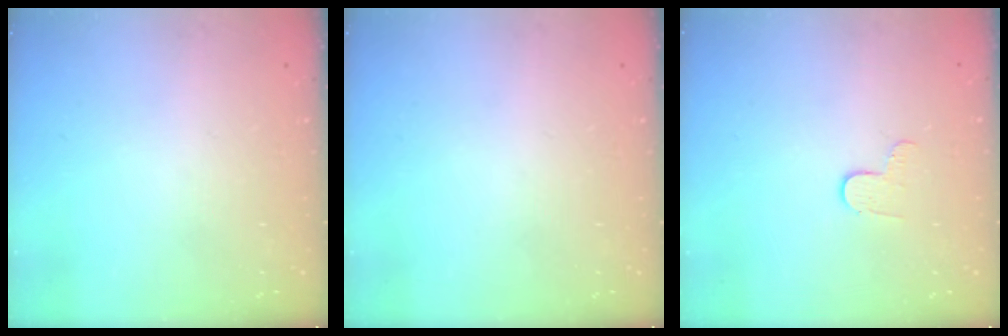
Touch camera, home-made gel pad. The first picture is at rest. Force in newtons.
{"total": 0.0}
{"total": 3.5, "press": 3.5, "slide": 0.3}